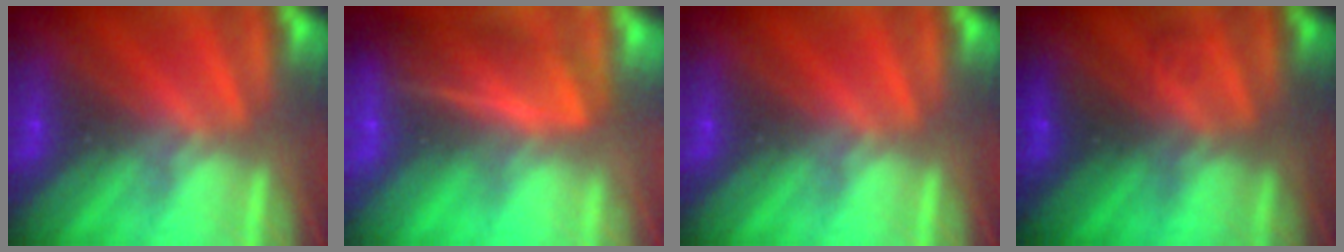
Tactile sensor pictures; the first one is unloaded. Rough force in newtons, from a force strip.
{"total": 9.3}
{"total": 0.0}
{"total": 1.7}